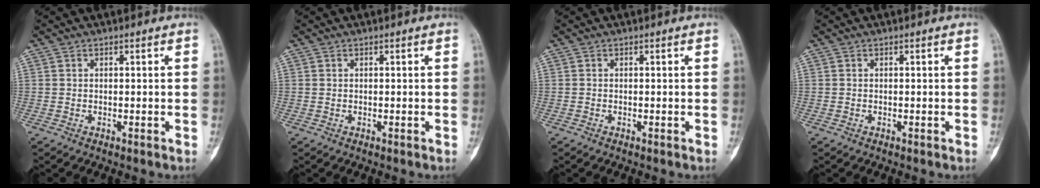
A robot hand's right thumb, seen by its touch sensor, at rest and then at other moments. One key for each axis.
{"total": 0.0}
{"total": 0.0}
{"total": 0.0}